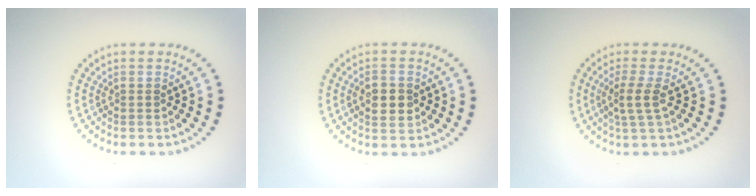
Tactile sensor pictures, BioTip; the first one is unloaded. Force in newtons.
{"total": 2.7, "press": 2.7, "slide": 0.1}
{"total": 2.3, "press": 1.8, "slide": 1.4}